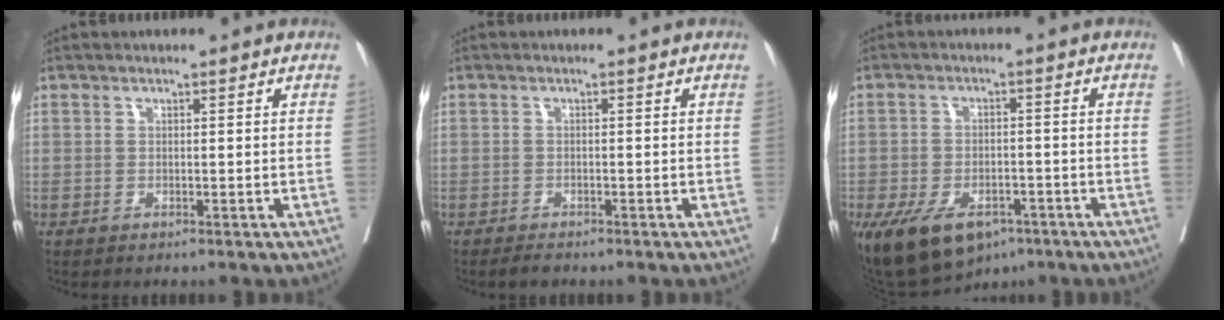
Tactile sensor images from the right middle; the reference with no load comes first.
{"total": 1.3, "force": [-1.2, 0.3, 0.5], "torque": [-0.010, -0.002, -0.016]}
{"total": 12.2, "force": [-7.6, 6.5, 6.9], "torque": [-0.130, -0.004, -0.117]}